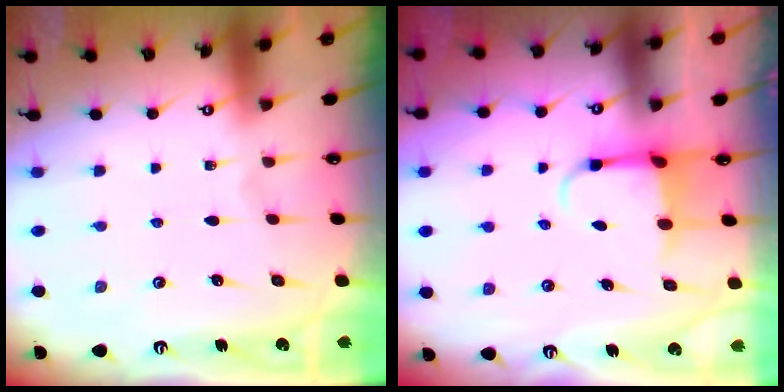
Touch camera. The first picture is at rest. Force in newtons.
{"total": 3.9, "press": 3.7, "slide": 1.2}